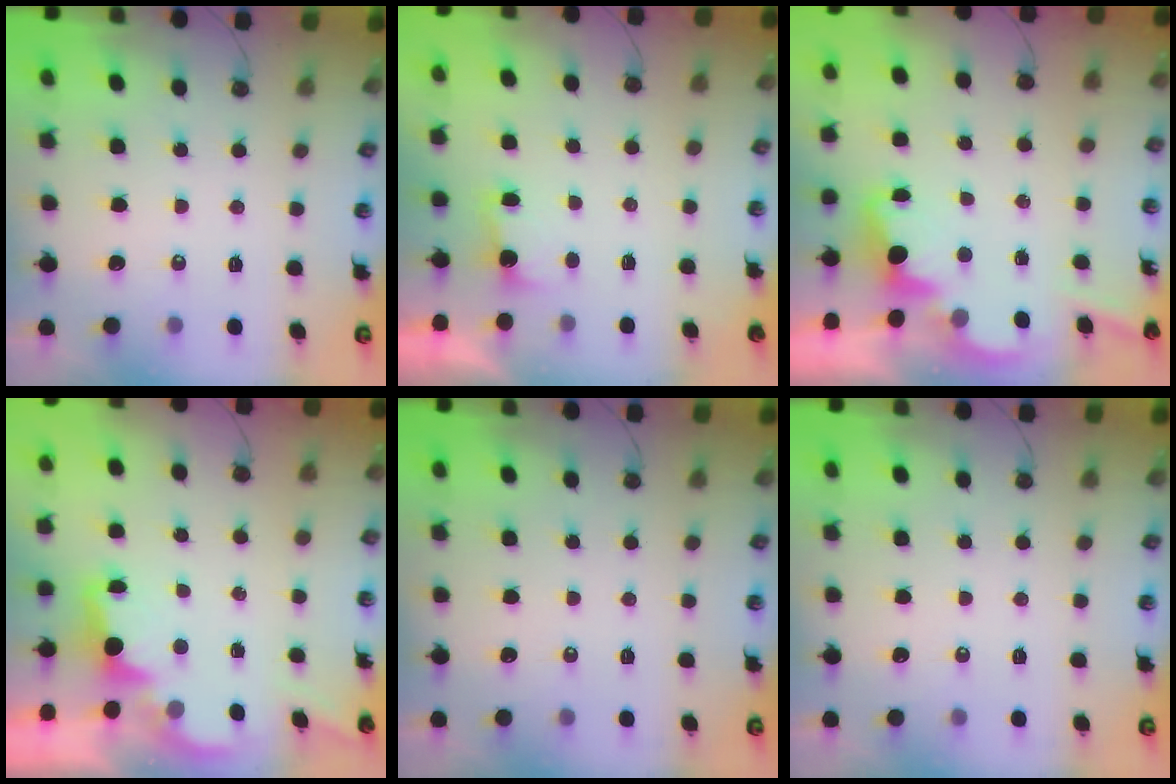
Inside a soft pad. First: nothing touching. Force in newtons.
{"total": 2.1, "press": 1.9, "slide": 0.9}
{"total": 3.6, "press": 3.5, "slide": 0.7}
{"total": 2.1, "press": 1.9, "slide": 0.8}
{"total": 0.0}
{"total": 0.0}